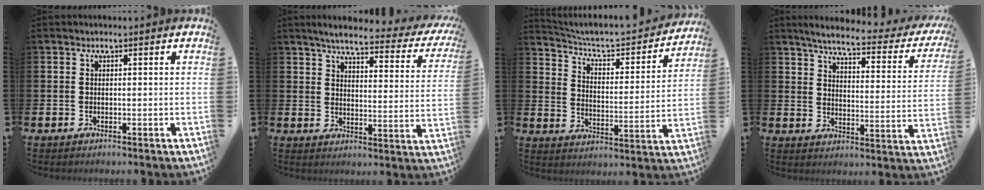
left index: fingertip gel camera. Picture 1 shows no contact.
{"total": 5.1, "force": [4.2, 1.1, 2.7], "torque": [-0.059, -0.034, 0.060]}
{"total": 6.2, "force": [5.6, 1.7, 2.2], "torque": [-0.077, -0.038, 0.090]}
{"total": 5.4, "force": [4.5, 0.8, 2.9], "torque": [-0.071, -0.034, 0.065]}